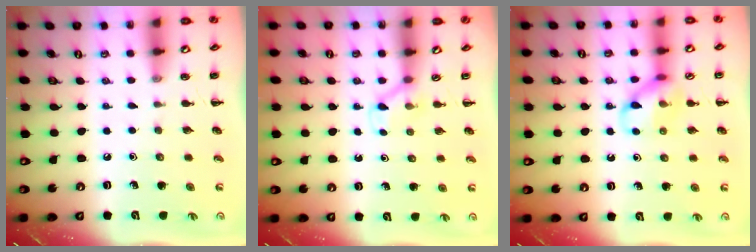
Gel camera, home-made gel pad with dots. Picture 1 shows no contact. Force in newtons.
{"total": 3.9, "press": 3.7, "slide": 1.2}
{"total": 11.0, "press": 11.0, "slide": 1.2}